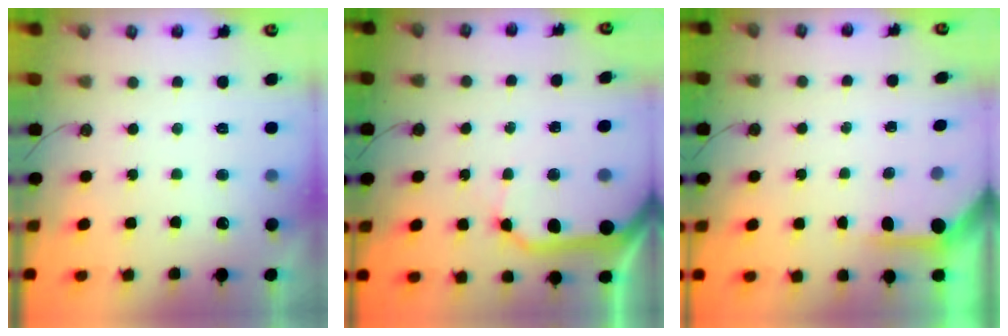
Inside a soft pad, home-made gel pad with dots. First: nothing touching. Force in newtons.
{"total": 14.1, "press": 14.0, "slide": 1.8}
{"total": 4.0, "press": 4.0, "slide": 0.3}